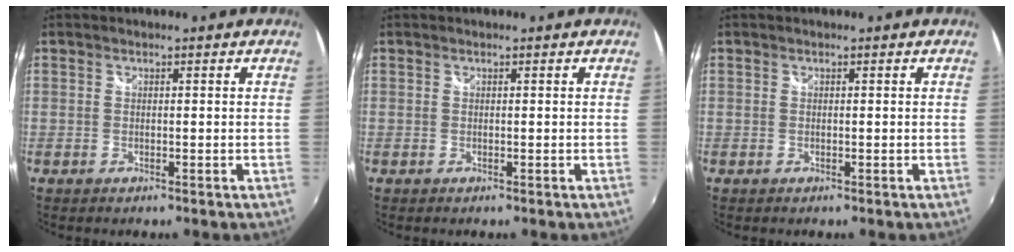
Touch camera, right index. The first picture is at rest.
{"total": 0.0}
{"total": 0.0}